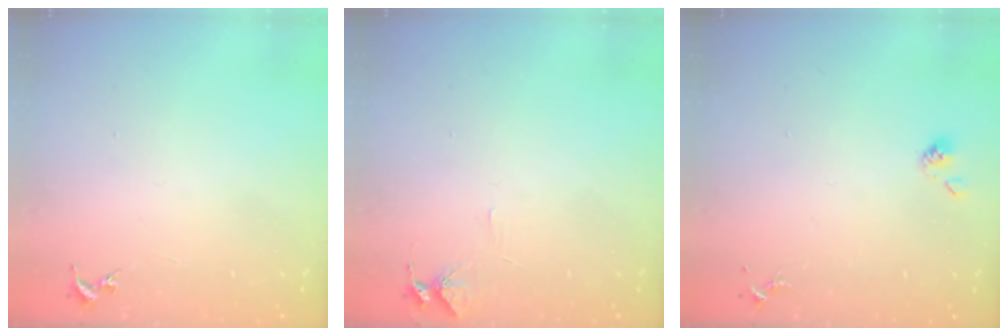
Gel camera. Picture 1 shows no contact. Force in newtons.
{"total": 5.4, "press": 5.4, "slide": 0.6}
{"total": 3.6, "press": 3.4, "slide": 1.2}